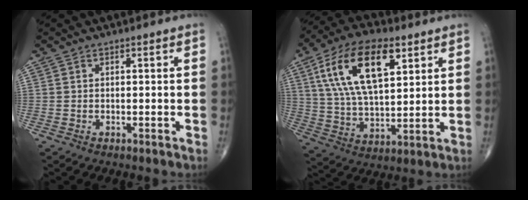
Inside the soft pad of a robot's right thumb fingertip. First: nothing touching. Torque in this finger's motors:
{"motor_torque": [0.09, 2.40, 1.73, 0.72, 0.52]}